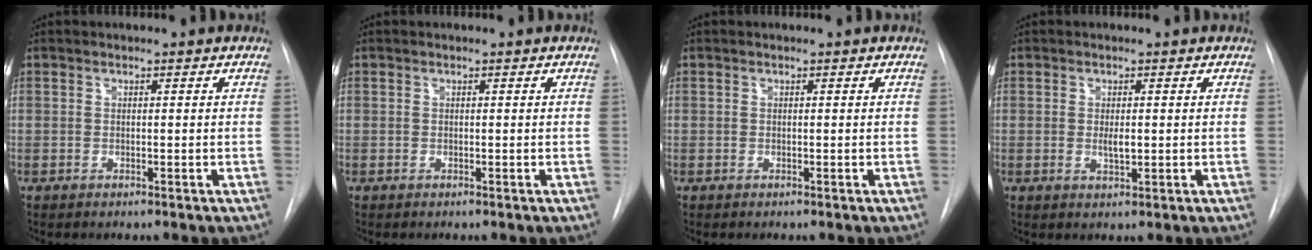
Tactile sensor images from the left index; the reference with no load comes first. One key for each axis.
{"total": 0.0}
{"total": 0.0}
{"total": 1.8, "fx": 0.0, "fy": 0.6, "fz": 1.7, "tx": -0.030, "ty": -0.003, "tz": 0.002}